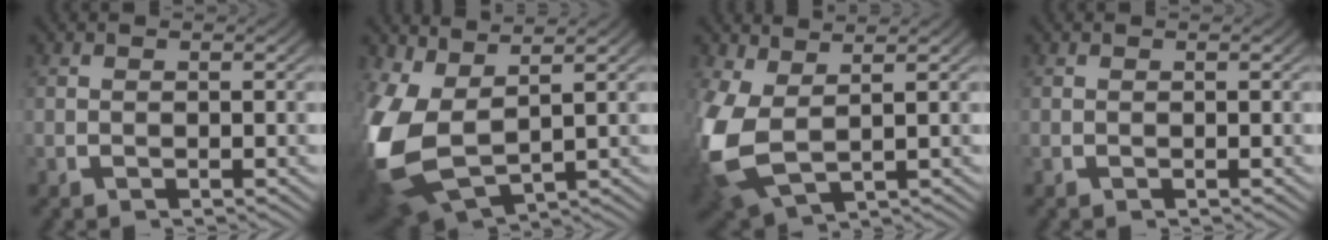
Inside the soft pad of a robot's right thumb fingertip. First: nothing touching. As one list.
[{"total": 12.0, "force": [-1.3, 8.6, 8.3], "torque": [-0.245, -0.068, 0.017]}, {"total": 8.0, "force": [-0.4, 5.5, 5.8], "torque": [-0.169, -0.039, 0.024]}, {"total": 0.0}]